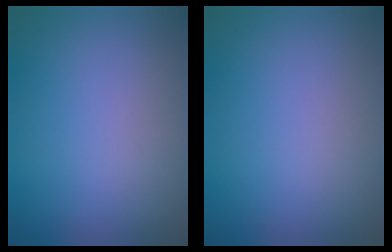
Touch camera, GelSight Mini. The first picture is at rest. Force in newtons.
{"total": 0.0}